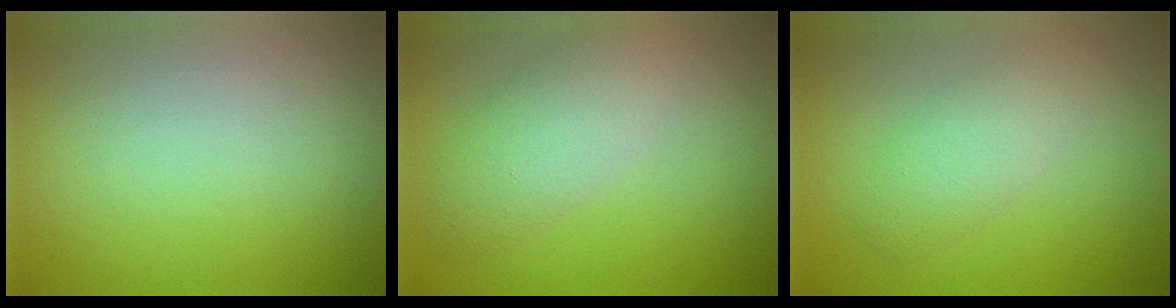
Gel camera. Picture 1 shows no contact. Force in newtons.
{"total": 3.8, "press": 3.8, "slide": 0.3}
{"total": 2.7, "press": 2.7, "slide": 0.2}